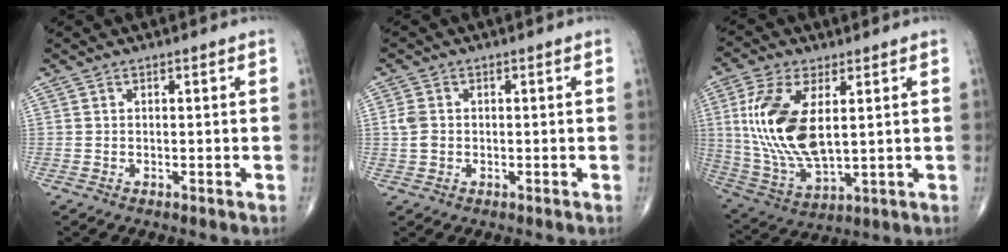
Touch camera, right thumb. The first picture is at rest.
{"total": 2.8, "force": [0.0, 2.3, 1.7], "torque": [-0.034, 0.006, -0.001]}
{"total": 17.2, "force": [3.1, 8.4, 14.7], "torque": [-0.307, -0.016, 0.071]}